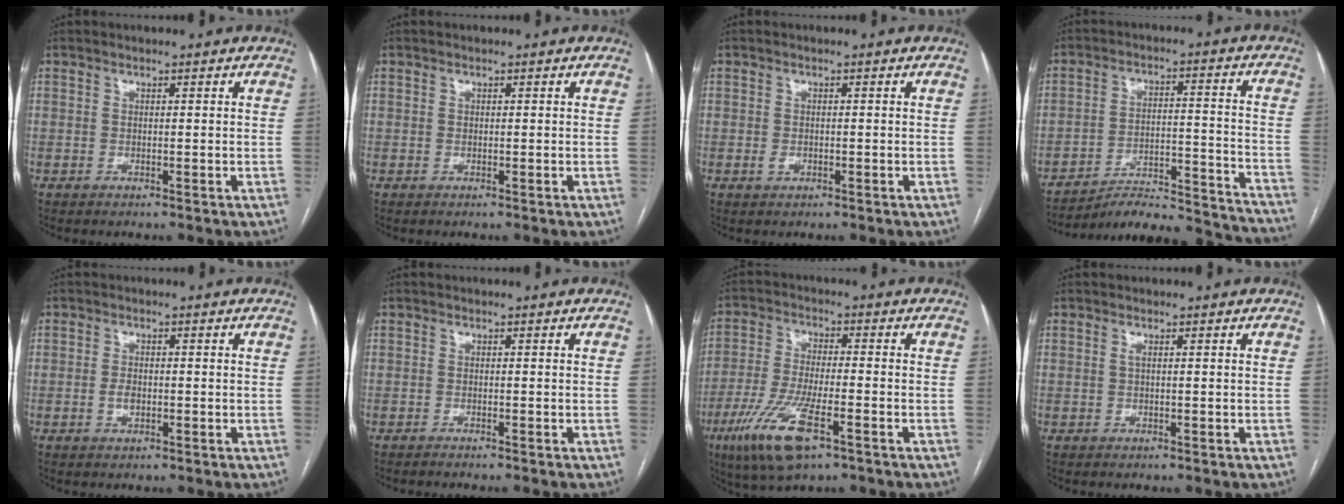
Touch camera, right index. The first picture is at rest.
{"total": 0.0}
{"total": 1.3, "force": [-0.4, 1.0, 0.8], "torque": [-0.013, 0.001, -0.002]}
{"total": 24.1, "force": [-23.1, 1.9, 6.5], "torque": [-0.062, 0.002, -0.314]}
{"total": 1.9, "force": [-0.4, 1.0, 1.5], "torque": [-0.028, 0.002, -0.006]}
{"total": 2.6, "force": [-2.3, 0.0, 1.2], "torque": [-0.014, 0.000, -0.028]}
{"total": 11.7, "force": [-6.1, 2.5, 9.6], "torque": [-0.201, -0.025, -0.107]}
{"total": 0.5, "force": [0.1, 0.0, 0.5], "torque": [-0.014, 0.000, 0.002]}